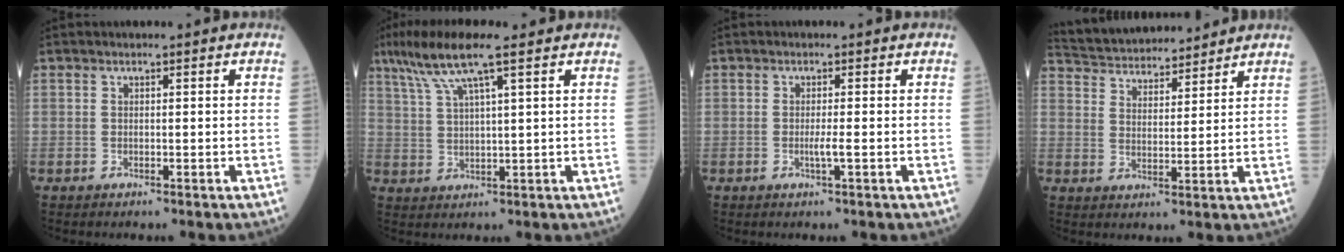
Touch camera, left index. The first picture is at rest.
{"total": 8.7, "force": [5.6, 0.0, 6.6], "torque": [-0.133, 0.024, 0.104]}
{"total": 1.6, "force": [-0.5, -0.3, 1.5], "torque": [-0.031, -0.003, -0.010]}
{"total": 14.5, "force": [13.6, 2.8, 4.1], "torque": [-0.075, 0.032, 0.222]}